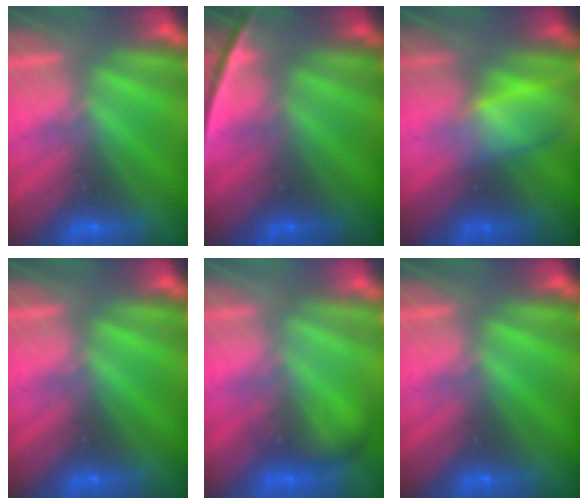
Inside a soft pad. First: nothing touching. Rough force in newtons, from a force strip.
{"total": 2.4}
{"total": 2.9}
{"total": 0.0}
{"total": 1.8}
{"total": 0.0}